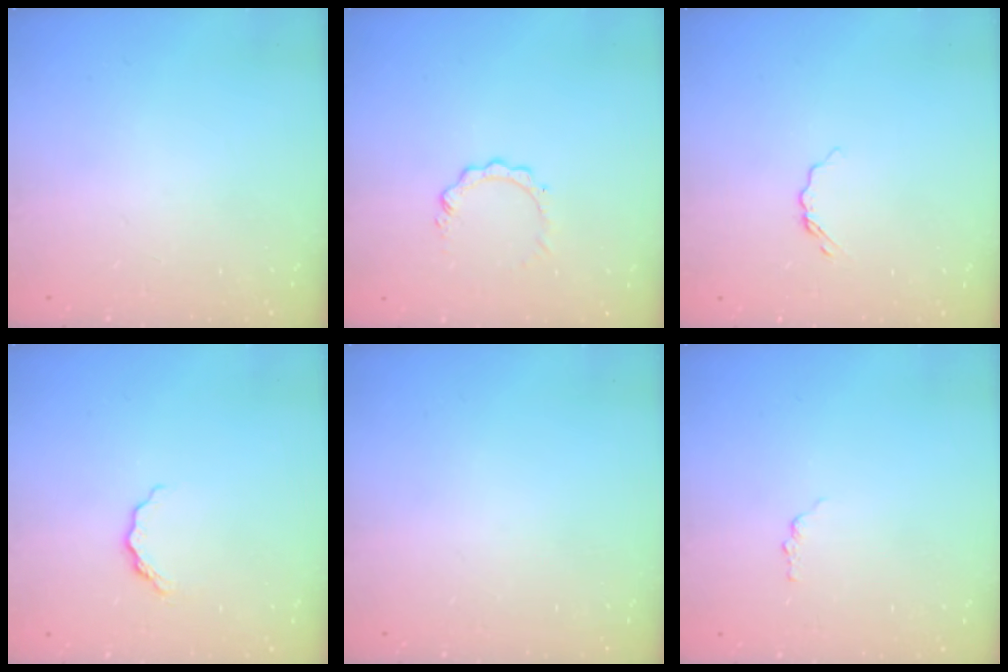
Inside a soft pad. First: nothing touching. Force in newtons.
{"total": 3.5, "press": 3.4, "slide": 0.4}
{"total": 4.5, "press": 4.5, "slide": 0.4}
{"total": 6.7, "press": 6.7, "slide": 0.6}
{"total": 0.0}
{"total": 1.2, "press": 1.2, "slide": 0.2}